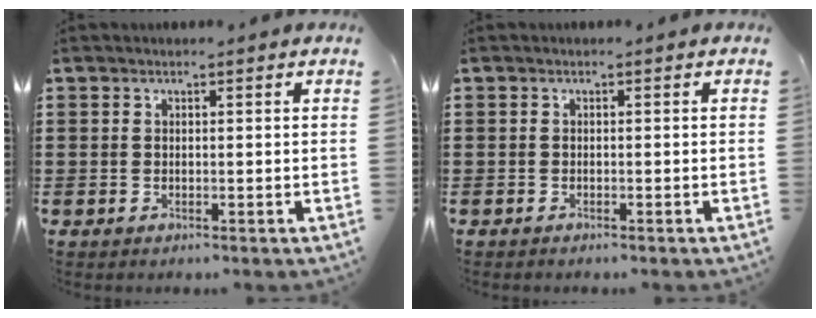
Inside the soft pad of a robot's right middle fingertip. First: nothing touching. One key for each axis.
{"total": 0.0}